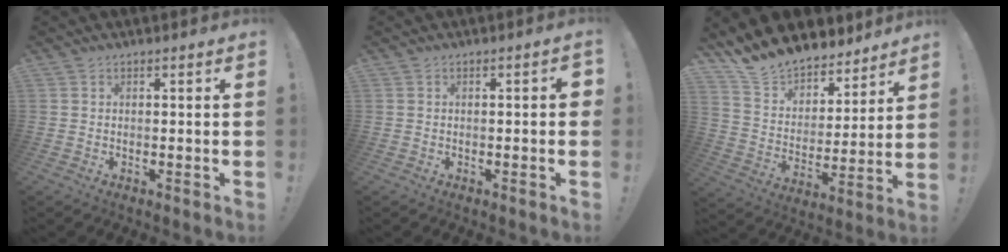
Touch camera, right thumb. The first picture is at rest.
{"total": 1.4, "force": [-0.6, 0.5, 1.1], "torque": [-0.019, 0.005, -0.010]}
{"total": 12.5, "force": [11.7, 4.4, 1.5], "torque": [-0.054, -0.105, 0.214]}